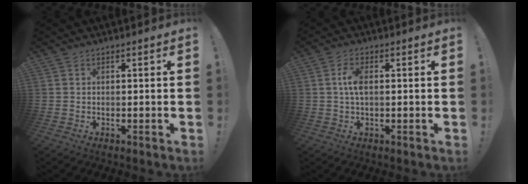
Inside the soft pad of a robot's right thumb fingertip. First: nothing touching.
{"total": 4.8, "force": [0.3, 2.1, 4.3], "torque": [-0.083, 0.004, 0.002]}